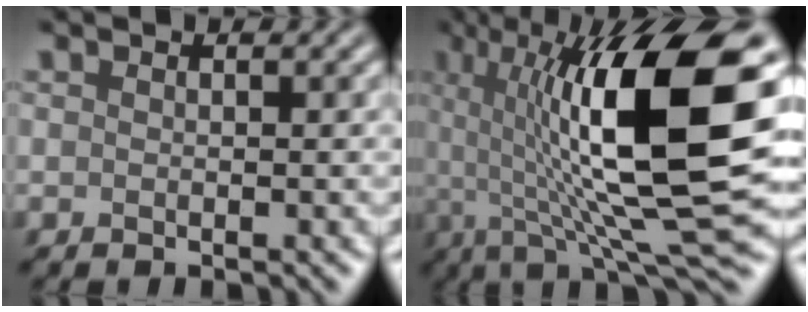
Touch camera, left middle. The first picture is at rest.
{"total": 14.7, "force": [1.7, 3.7, 14.1], "torque": [-0.227, 0.010, 0.034]}